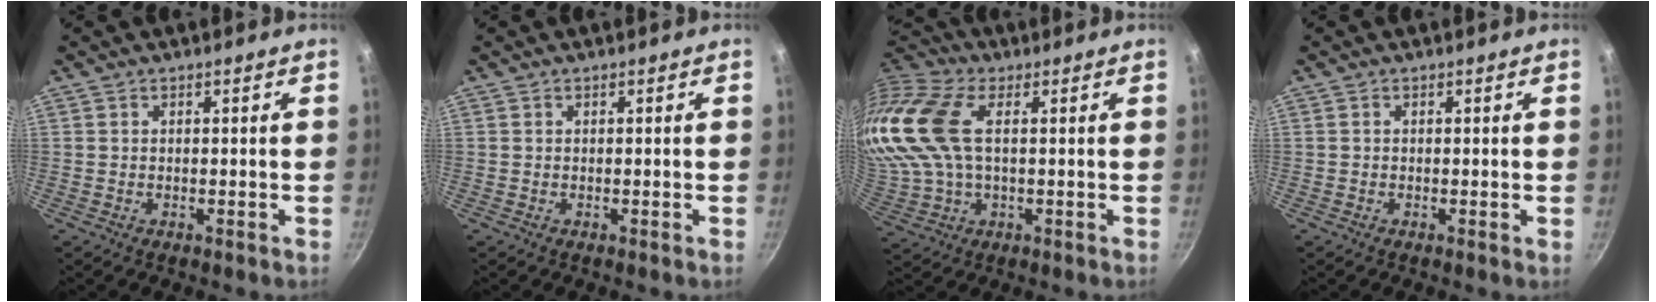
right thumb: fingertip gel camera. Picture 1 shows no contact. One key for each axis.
{"total": 0.0}
{"total": 20.5, "fx": 4.4, "fy": 12.5, "fz": 15.6, "tx": -0.356, "ty": 0.025, "tz": 0.079}
{"total": 0.0}